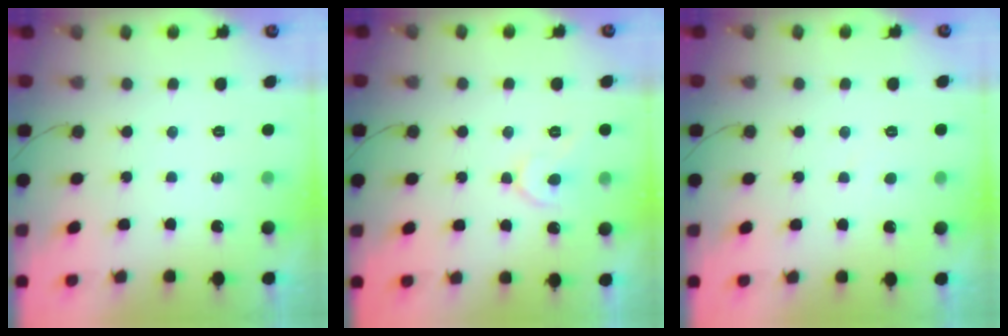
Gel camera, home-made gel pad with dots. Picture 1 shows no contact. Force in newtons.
{"total": 7.7, "press": 7.6, "slide": 1.0}
{"total": 2.6, "press": 2.6, "slide": 0.1}